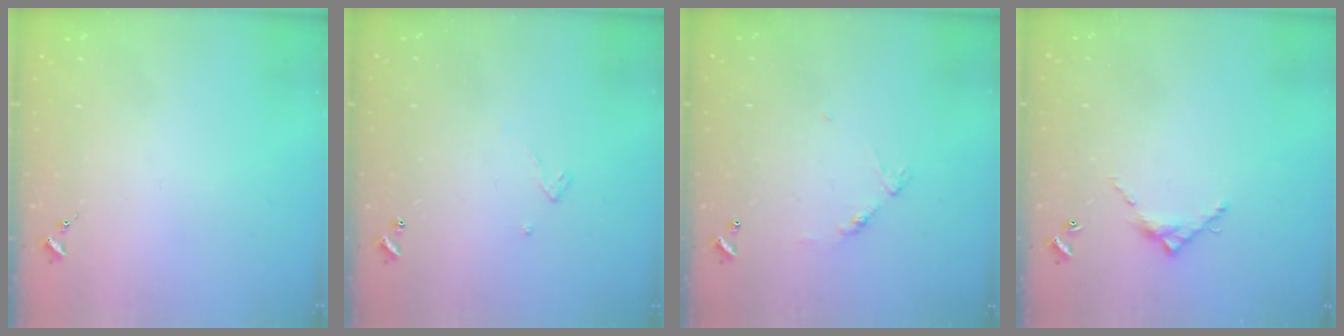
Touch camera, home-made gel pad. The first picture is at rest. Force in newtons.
{"total": 3.2, "press": 3.2, "slide": 0.1}
{"total": 6.7, "press": 6.6, "slide": 0.5}
{"total": 7.0, "press": 7.0, "slide": 0.2}